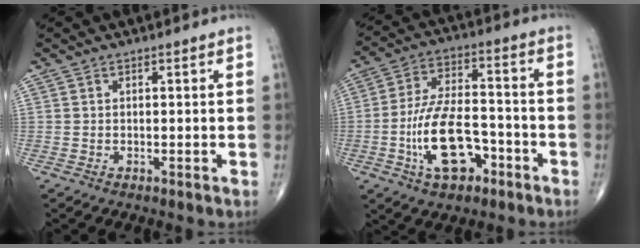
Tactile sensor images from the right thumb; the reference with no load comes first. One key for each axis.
{"total": 14.5, "fx": -5.3, "fy": 7.3, "fz": 11.3, "tx": -0.201, "ty": 0.036, "tz": -0.092}